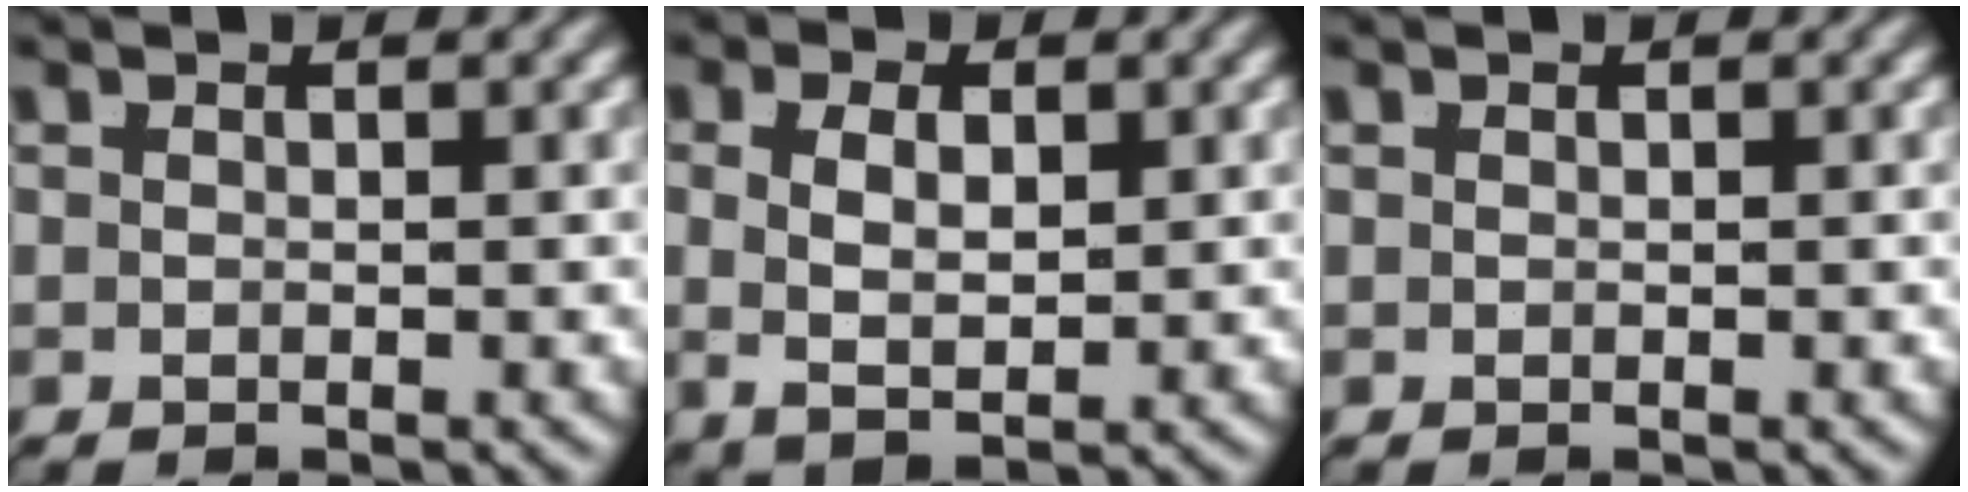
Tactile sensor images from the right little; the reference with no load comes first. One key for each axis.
{"total": 5.1, "fx": 0.3, "fy": 3.3, "fz": 3.8, "tx": -0.063, "ty": -0.001, "tz": 0.007}
{"total": 0.0}